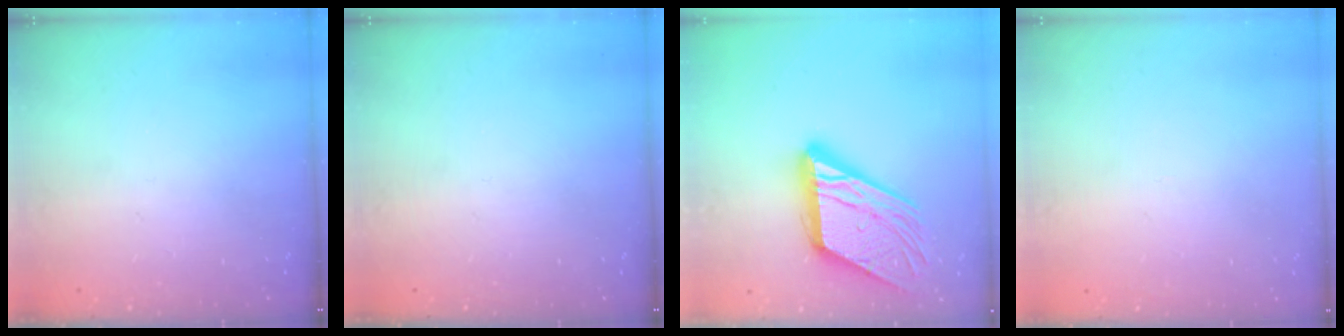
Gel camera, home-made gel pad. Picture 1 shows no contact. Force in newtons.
{"total": 0.0}
{"total": 20.3, "press": 20.2, "slide": 2.2}
{"total": 2.6, "press": 2.6, "slide": 0.2}